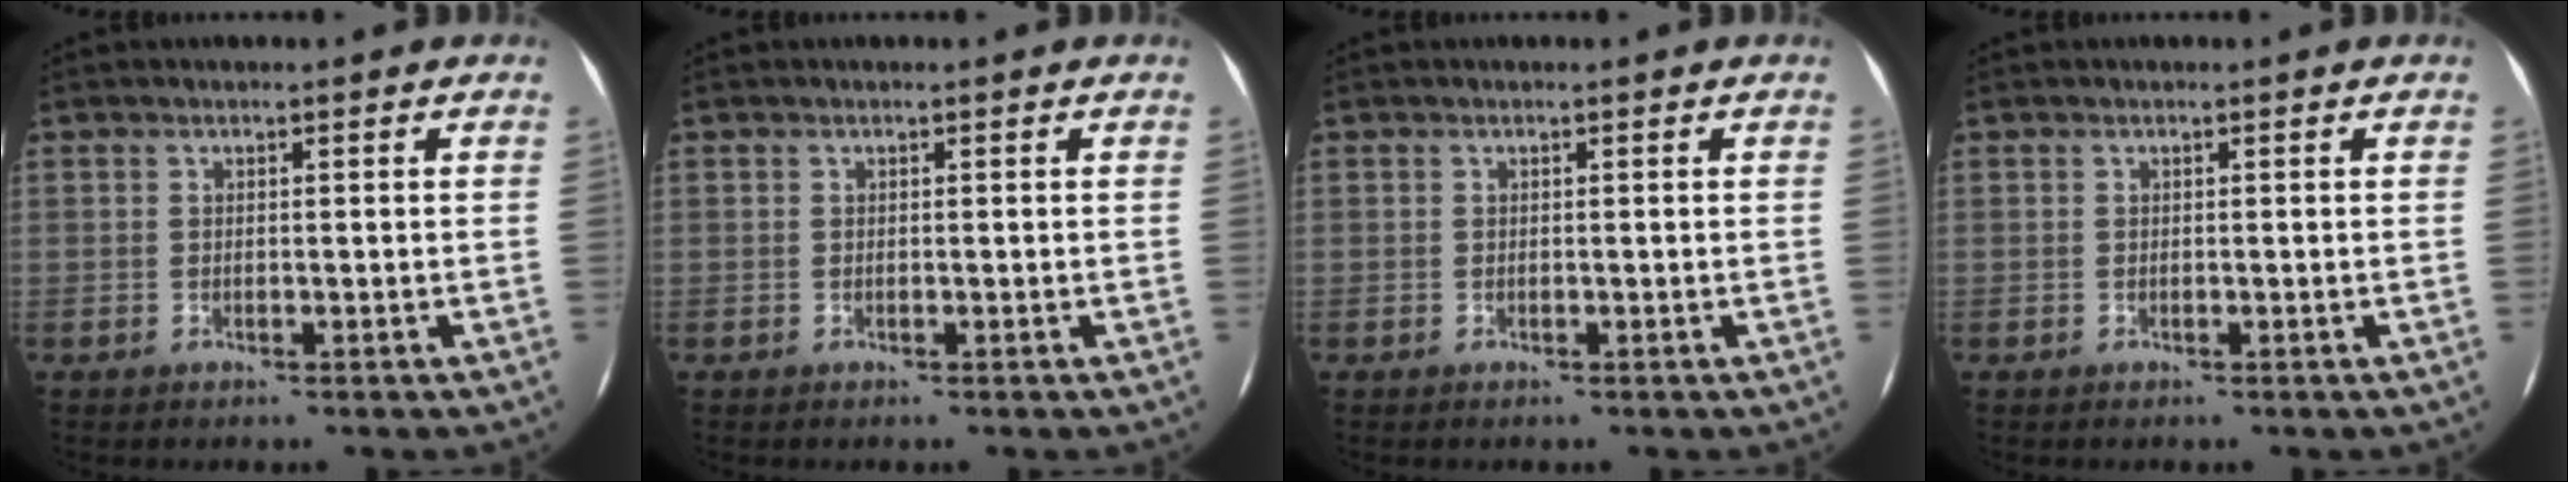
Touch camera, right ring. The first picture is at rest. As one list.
[{"total": 0.0}, {"total": 0.0}, {"total": 0.0}]